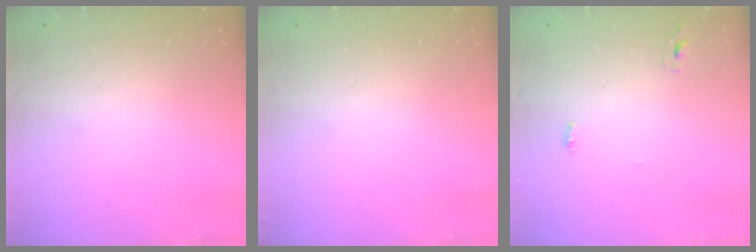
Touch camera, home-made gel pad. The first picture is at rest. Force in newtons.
{"total": 0.0}
{"total": 2.7, "press": 2.6, "slide": 0.9}